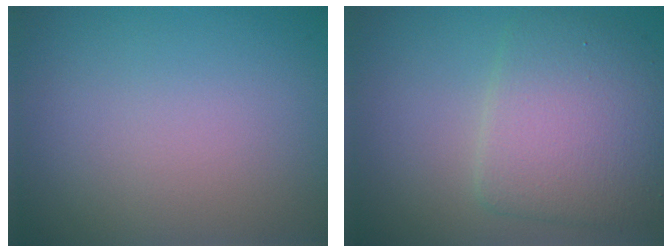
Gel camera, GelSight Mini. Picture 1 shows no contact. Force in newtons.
{"total": 5.7, "press": 5.7, "slide": 0.1}